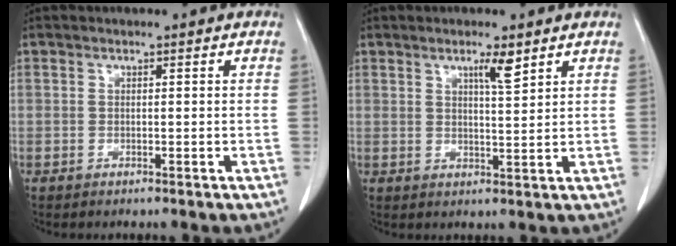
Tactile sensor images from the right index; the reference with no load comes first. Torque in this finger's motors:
{"motor_torque": [0.31, 0.32, 0.03, 0.04]}